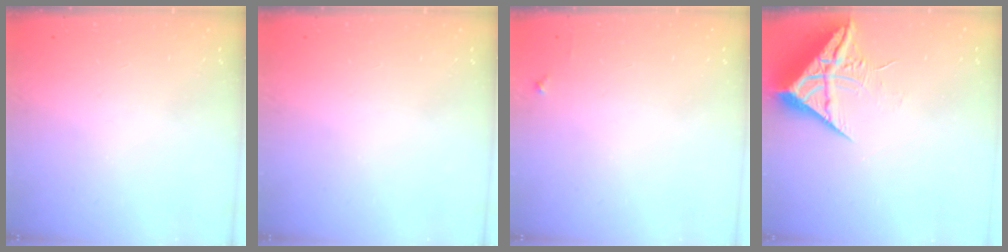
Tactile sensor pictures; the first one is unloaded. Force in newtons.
{"total": 0.0}
{"total": 4.7, "press": 4.6, "slide": 0.5}
{"total": 10.0, "press": 9.9, "slide": 1.0}